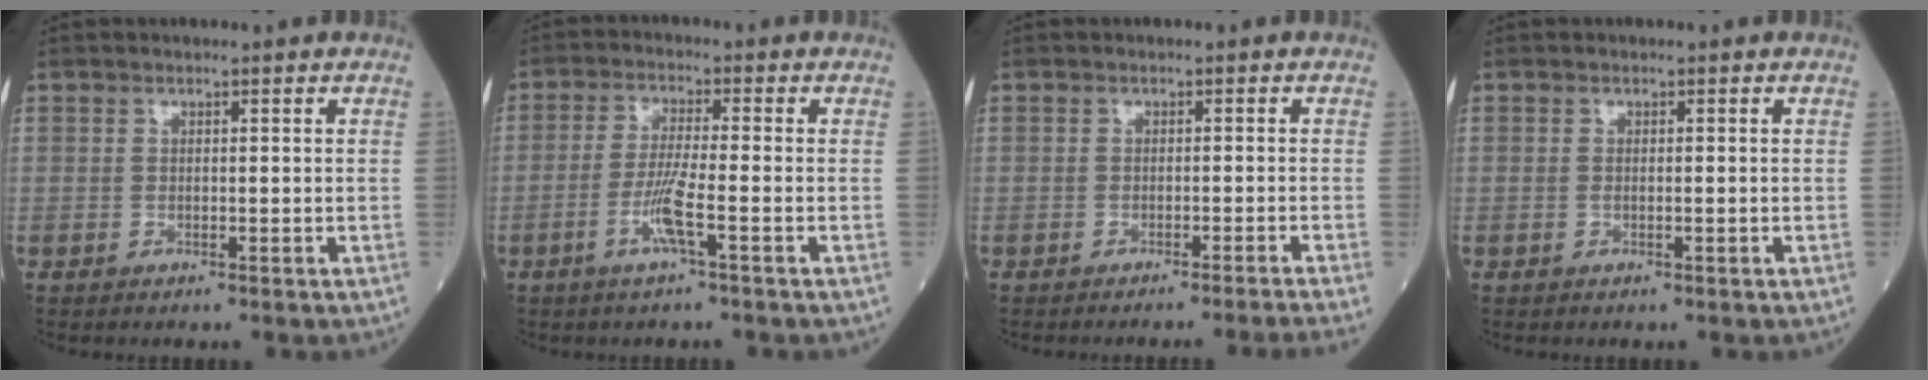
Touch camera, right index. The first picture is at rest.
{"total": 5.2, "force": [-2.2, -0.3, 4.7], "torque": [-0.096, -0.007, -0.047]}
{"total": 5.5, "force": [-4.7, -2.3, 1.8], "torque": [-0.004, -0.007, -0.057]}
{"total": 0.6, "force": [-0.2, 0.1, 0.6], "torque": [-0.015, 0.000, -0.001]}